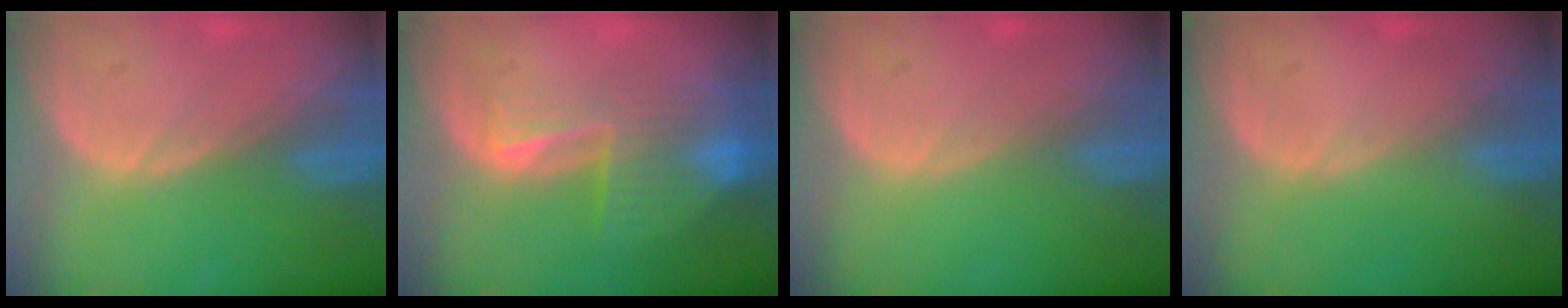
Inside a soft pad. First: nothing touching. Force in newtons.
{"total": 8.3, "press": 7.2, "slide": 4.3}
{"total": 0.0}
{"total": 0.0}